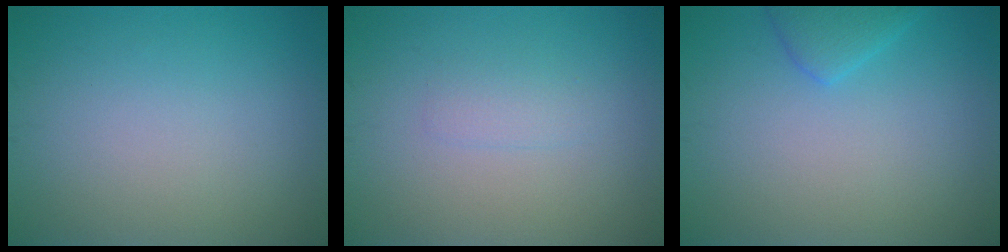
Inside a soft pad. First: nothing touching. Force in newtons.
{"total": 1.1, "press": 1.1, "slide": 0.1}
{"total": 2.0, "press": 1.9, "slide": 0.2}